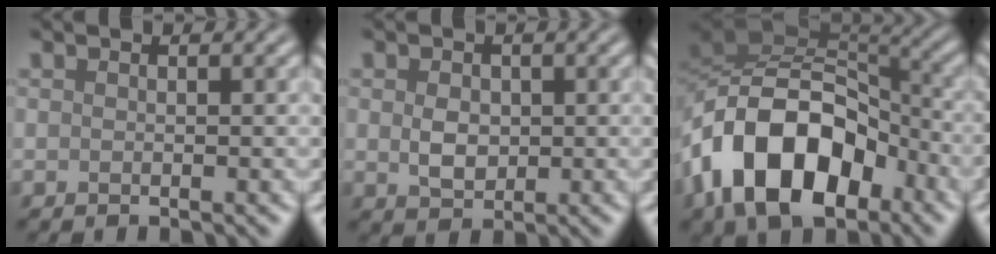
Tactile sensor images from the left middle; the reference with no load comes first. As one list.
[{"total": 2.5, "force": [0.2, 1.9, 1.7], "torque": [-0.033, -0.002, 0.004]}, {"total": 12.5, "force": [-5.3, 7.6, 8.4], "torque": [-0.146, 0.009, -0.105]}]